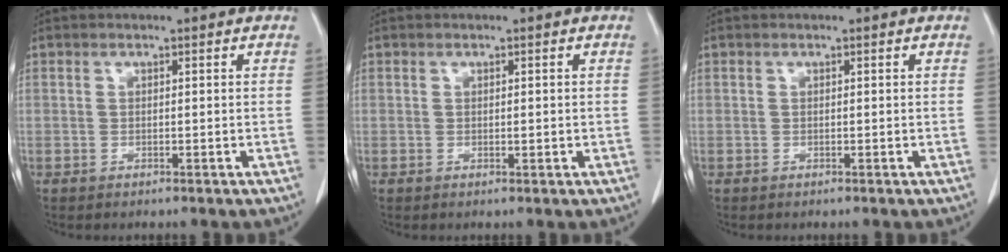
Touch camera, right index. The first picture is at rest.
{"total": 0.9, "force": [0.0, 0.5, 0.7], "torque": [-0.009, -0.001, 0.002]}
{"total": 0.0}